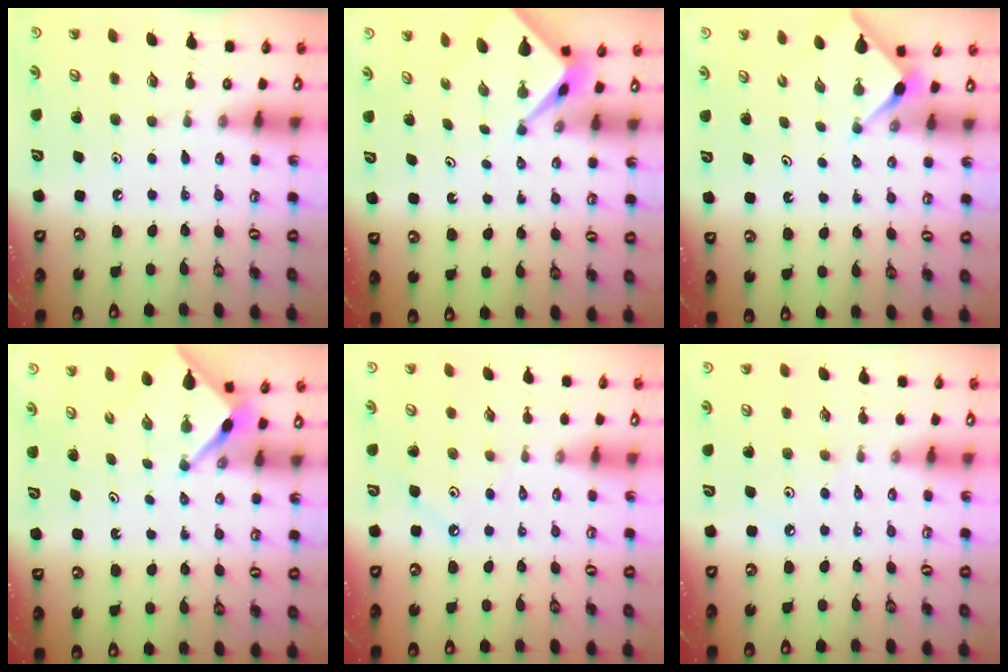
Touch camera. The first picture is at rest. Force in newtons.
{"total": 2.1, "press": 2.1, "slide": 0.3}
{"total": 3.0, "press": 3.0, "slide": 0.3}
{"total": 2.8, "press": 2.8, "slide": 0.3}
{"total": 2.8, "press": 2.8, "slide": 0.1}
{"total": 4.0, "press": 4.0, "slide": 0.7}